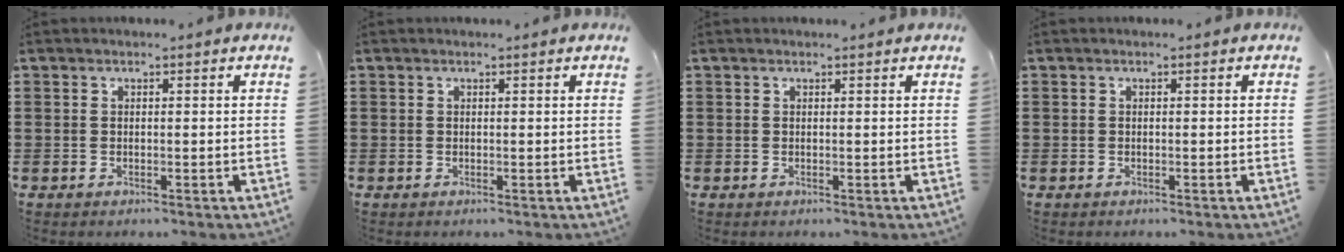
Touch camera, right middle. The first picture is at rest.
{"total": 0.0}
{"total": 0.0}
{"total": 0.0}